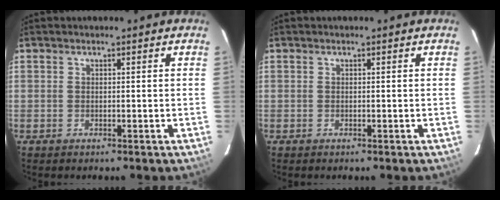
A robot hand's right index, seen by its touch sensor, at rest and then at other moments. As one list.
[{"total": 0.0}]